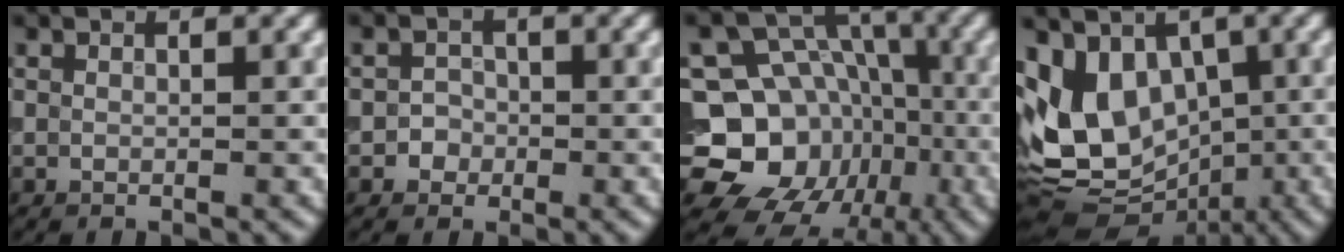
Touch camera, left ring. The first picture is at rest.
{"total": 1.4, "force": [-0.5, 1.3, 0.3], "torque": [0.009, 0.003, -0.012]}
{"total": 13.2, "force": [-3.6, 11.5, 5.6], "torque": [-0.095, -0.002, -0.085]}
{"total": 8.8, "force": [-1.2, 6.7, 5.5], "torque": [-0.098, -0.005, -0.032]}